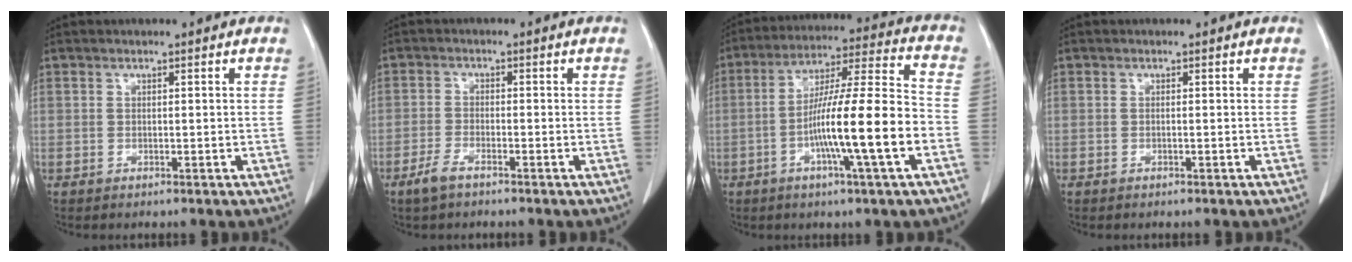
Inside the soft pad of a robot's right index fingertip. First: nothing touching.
{"total": 3.1, "force": [-2.2, 0.8, 2.0], "torque": [-0.046, -0.002, -0.043]}
{"total": 15.7, "force": [-4.6, -0.3, 15.0], "torque": [-0.258, 0.007, -0.080]}
{"total": 0.0}